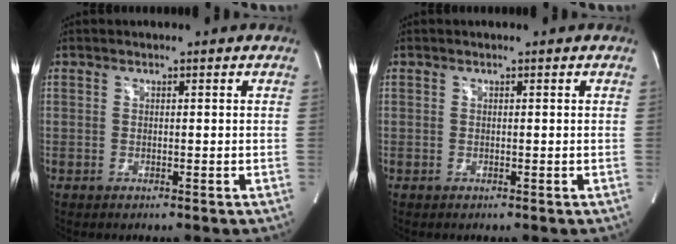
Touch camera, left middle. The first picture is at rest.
{"total": 0.0}